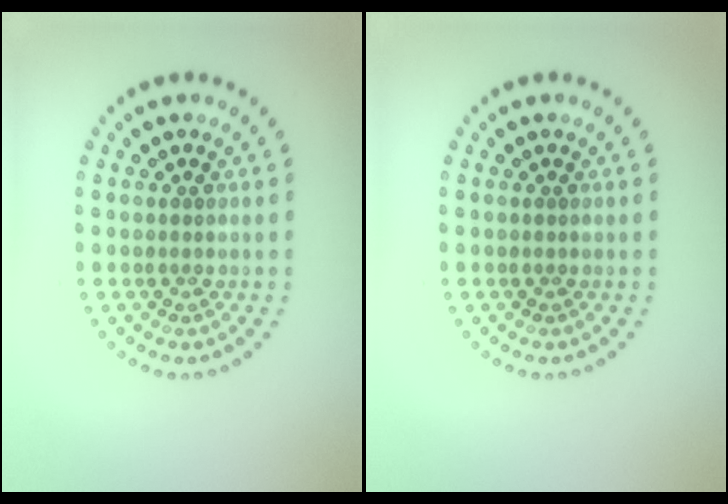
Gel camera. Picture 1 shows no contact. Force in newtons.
{"total": 0.0}